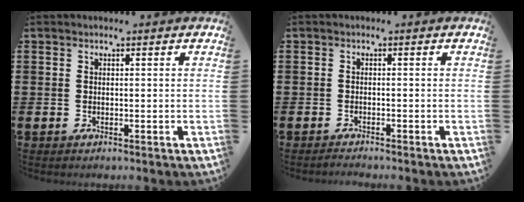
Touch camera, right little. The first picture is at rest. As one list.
[{"total": 0.8, "force": [-0.7, 0.0, 0.1], "torque": [-0.004, -0.002, -0.015]}]